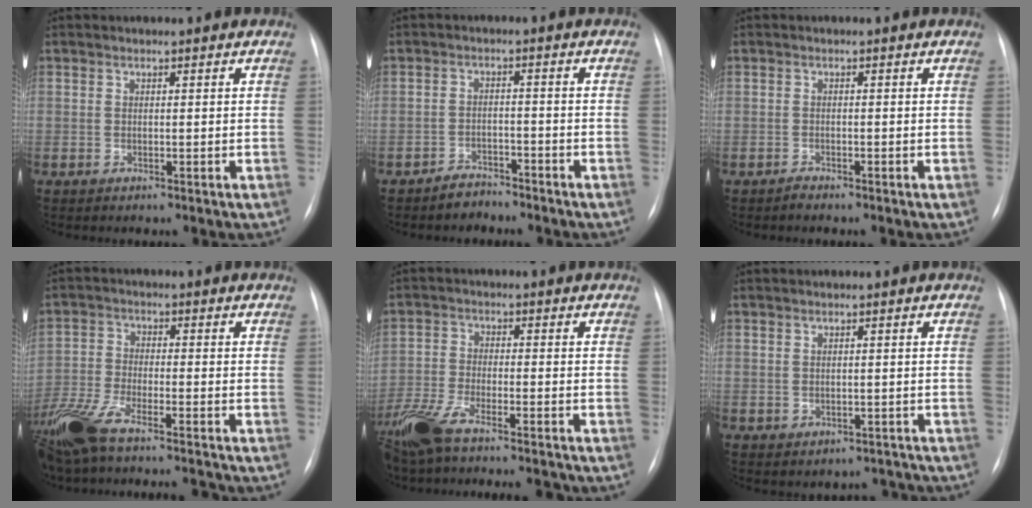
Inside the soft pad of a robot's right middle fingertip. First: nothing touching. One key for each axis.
{"total": 2.9, "fx": -2.6, "fy": 1.2, "fz": 0.0, "tx": -0.009, "ty": 0.002, "tz": -0.042}
{"total": 0.6, "fx": -0.6, "fy": 0.0, "fz": 0.1, "tx": -0.003, "ty": -0.002, "tz": -0.012}
{"total": 14.0, "fx": -11.6, "fy": 1.9, "fz": 7.6, "tx": -0.164, "ty": -0.019, "tz": -0.202}
{"total": 13.8, "fx": -11.4, "fy": 2.4, "fz": 7.4, "tx": -0.151, "ty": -0.019, "tz": -0.190}
{"total": 3.0, "fx": -2.2, "fy": 1.9, "fz": 0.2, "tx": 0.000, "ty": 0.023, "tz": -0.024}